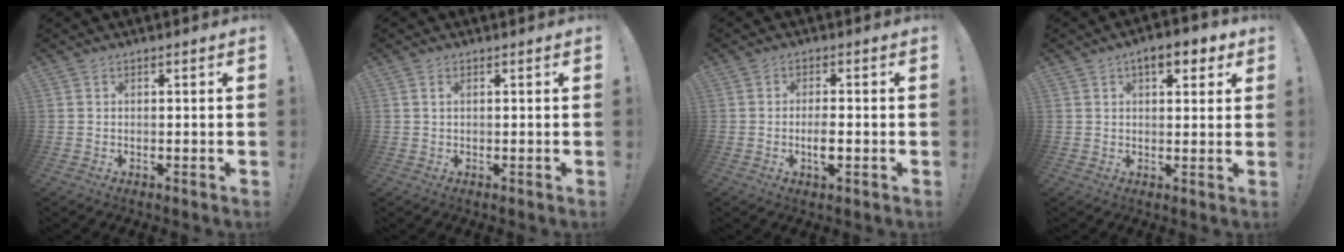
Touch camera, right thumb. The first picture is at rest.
{"total": 0.9, "force": [0.2, 0.2, 0.8], "torque": [-0.018, 0.003, 0.003]}
{"total": 4.4, "force": [-1.4, 1.5, 3.9], "torque": [-0.078, -0.002, -0.027]}
{"total": 6.8, "force": [3.6, 3.1, 4.9], "torque": [-0.052, -0.012, 0.056]}